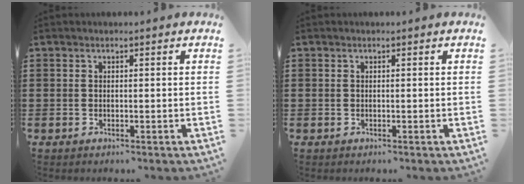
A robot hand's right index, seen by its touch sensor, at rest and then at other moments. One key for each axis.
{"total": 0.0}